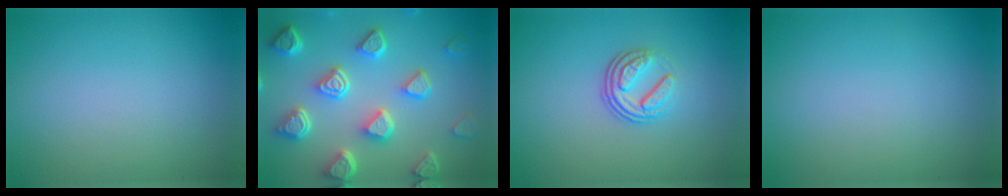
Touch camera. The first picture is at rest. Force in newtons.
{"total": 7.4, "press": 5.9, "slide": 4.5}
{"total": 3.6, "press": 2.5, "slide": 2.6}
{"total": 0.0}